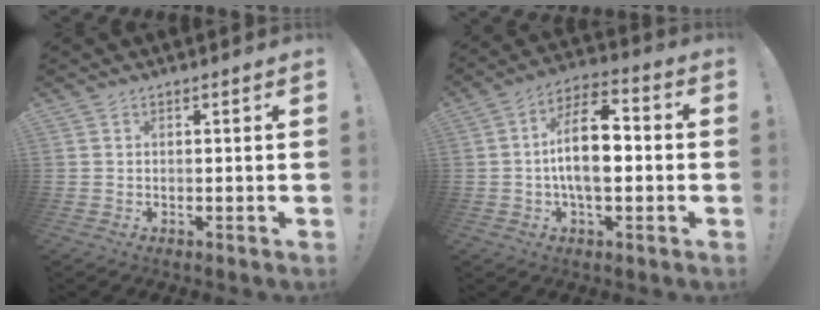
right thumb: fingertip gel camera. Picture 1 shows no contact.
{"total": 14.3, "force": [-1.4, 7.3, 12.3], "torque": [-0.209, 0.012, -0.031]}